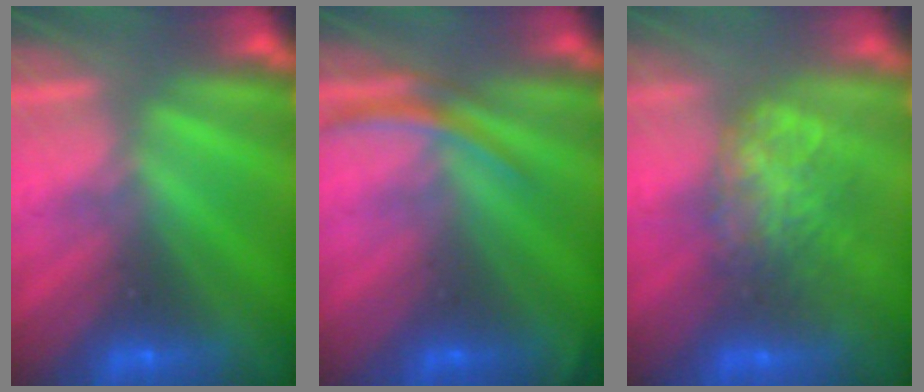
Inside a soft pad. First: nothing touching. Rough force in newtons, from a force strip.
{"total": 2.8}
{"total": 7.5}